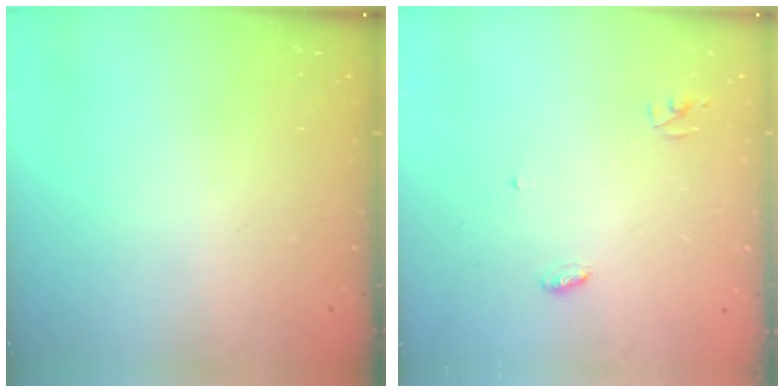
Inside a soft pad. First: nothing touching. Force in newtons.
{"total": 3.4, "press": 3.4, "slide": 0.3}